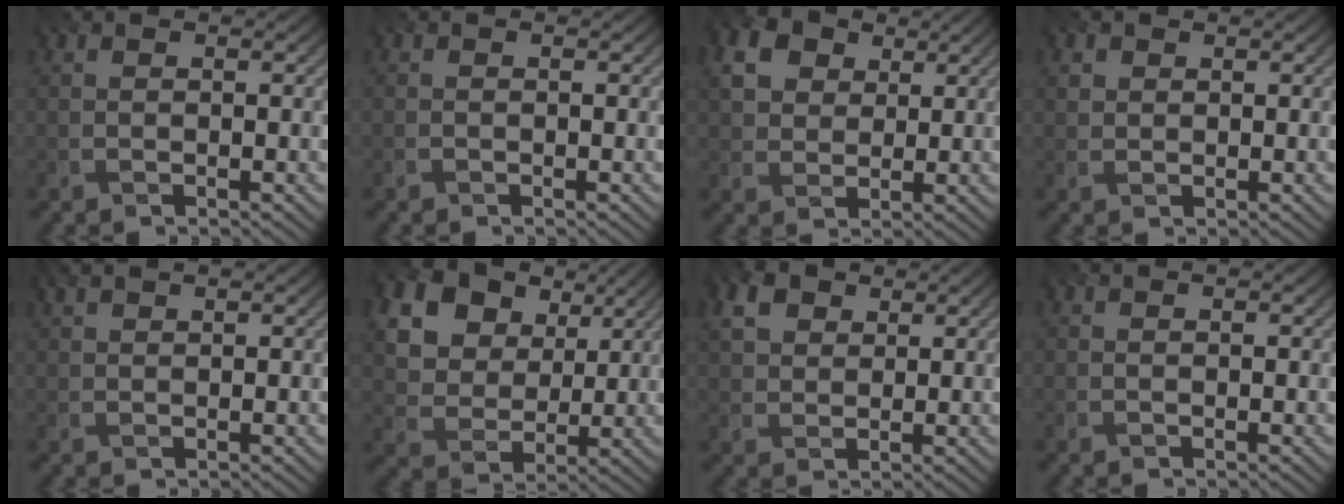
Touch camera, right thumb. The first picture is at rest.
{"total": 0.6, "force": [-0.5, 0.3, -0.2], "torque": [0.003, 0.001, -0.008]}
{"total": 5.8, "force": [2.4, 4.5, 2.9], "torque": [-0.092, 0.008, 0.037]}
{"total": 1.0, "force": [0.4, 0.9, 0.1], "torque": [-0.006, 0.001, 0.009]}
{"total": 1.2, "force": [1.1, 0.0, 0.5], "torque": [-0.018, 0.004, 0.020]}
{"total": 19.1, "force": [9.4, 14.0, 8.9], "torque": [-0.245, 0.035, 0.201]}
{"total": 3.6, "force": [1.5, 2.7, 1.9], "torque": [-0.050, 0.001, 0.031]}
{"total": 0.0}